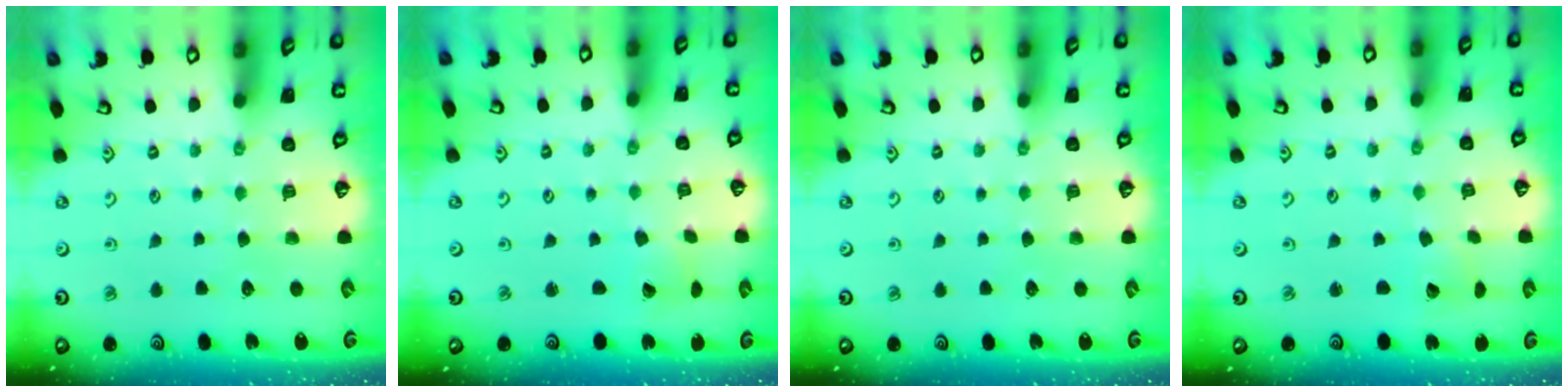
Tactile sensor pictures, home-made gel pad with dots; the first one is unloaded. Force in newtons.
{"total": 2.4, "press": 2.4, "slide": 0.3}
{"total": 0.0}
{"total": 1.9, "press": 1.9, "slide": 0.1}